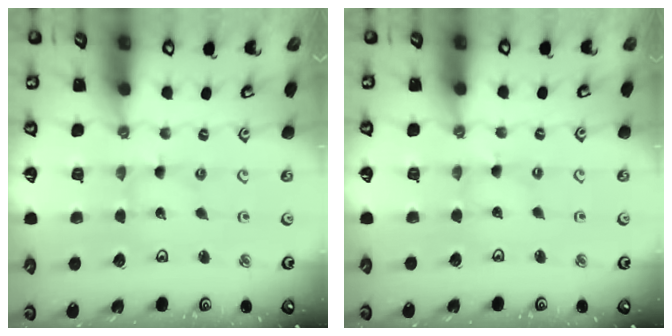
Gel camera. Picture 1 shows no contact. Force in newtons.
{"total": 0.7, "press": 0.7, "slide": 0.1}